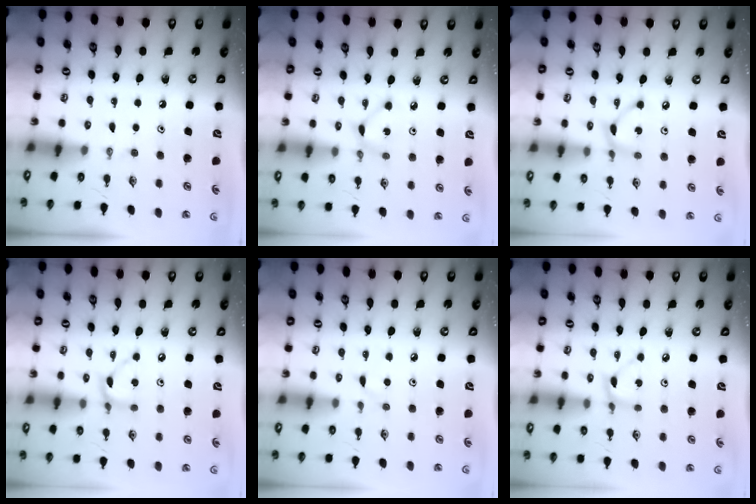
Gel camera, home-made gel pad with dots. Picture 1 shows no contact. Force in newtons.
{"total": 2.1, "press": 2.1, "slide": 0.1}
{"total": 5.8, "press": 5.8, "slide": 0.2}
{"total": 6.0, "press": 6.0, "slide": 0.2}
{"total": 2.6, "press": 2.6, "slide": 0.3}
{"total": 2.7, "press": 2.7, "slide": 0.2}